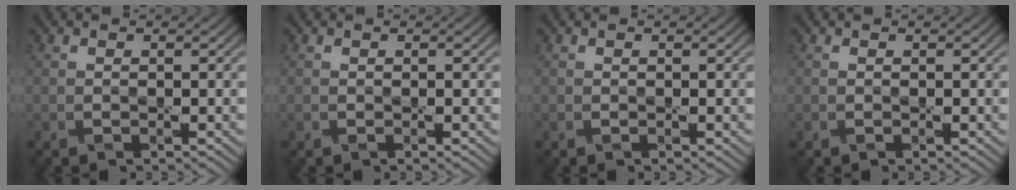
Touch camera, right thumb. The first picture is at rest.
{"total": 0.0}
{"total": 0.0}
{"total": 0.0}